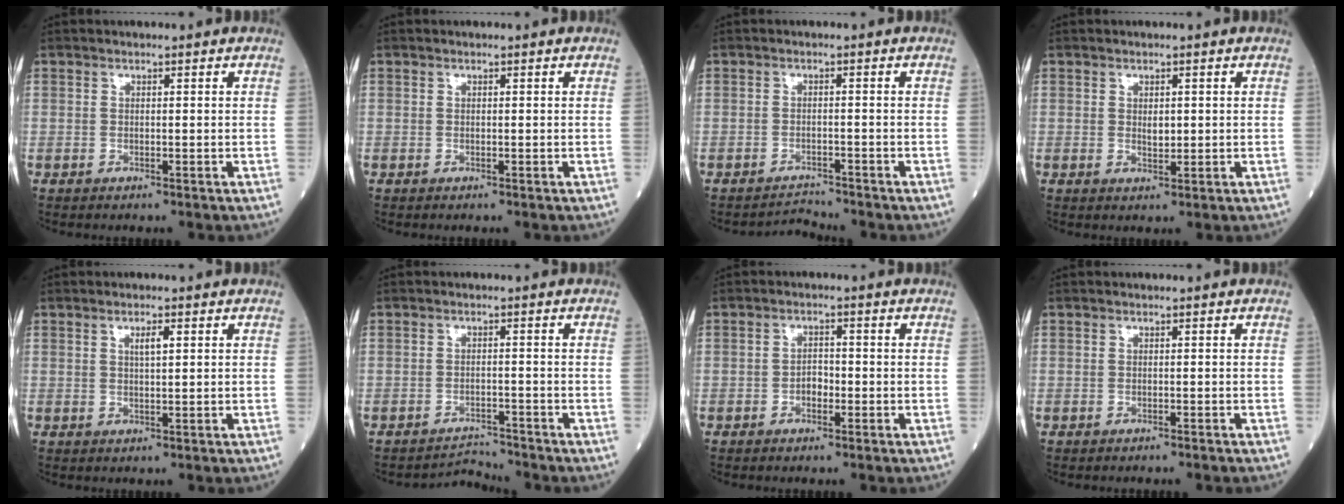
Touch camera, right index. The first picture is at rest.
{"total": 0.0}
{"total": 2.2, "force": [-2.0, -0.4, -1.0], "torque": [0.018, -0.010, -0.029]}
{"total": 1.6, "force": [0.3, 0.8, 1.3], "torque": [-0.021, -0.004, 0.007]}
{"total": 2.0, "force": [0.8, 0.3, 1.8], "torque": [-0.032, -0.001, 0.012]}
{"total": 2.8, "force": [-2.5, -0.3, -1.2], "torque": [0.021, -0.004, -0.035]}
{"total": 2.1, "force": [-0.9, 1.2, 1.4], "torque": [-0.018, 0.006, -0.016]}
{"total": 1.0, "force": [-0.8, 0.0, 0.5], "torque": [-0.011, -0.001, -0.009]}